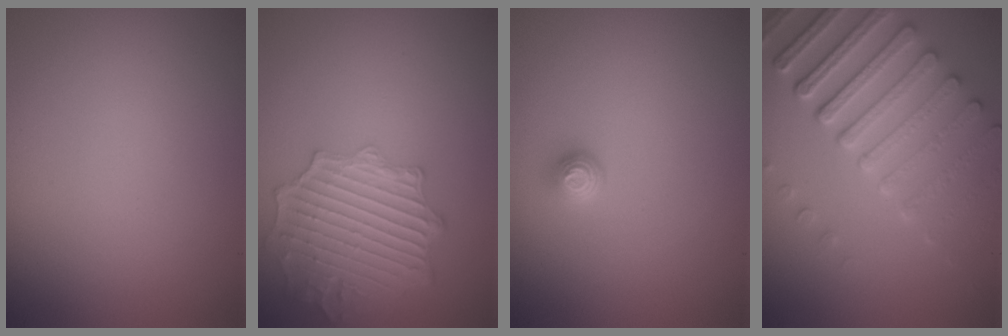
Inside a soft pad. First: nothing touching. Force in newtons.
{"total": 6.2, "press": 5.0, "slide": 3.7}
{"total": 1.2, "press": 0.9, "slide": 0.8}
{"total": 6.9, "press": 5.7, "slide": 3.9}